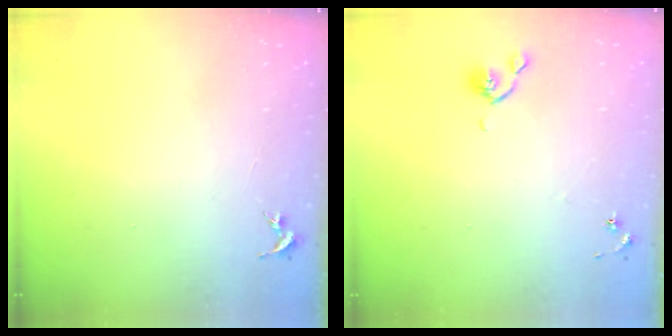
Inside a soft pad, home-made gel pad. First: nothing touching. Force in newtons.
{"total": 4.4, "press": 4.3, "slide": 0.8}